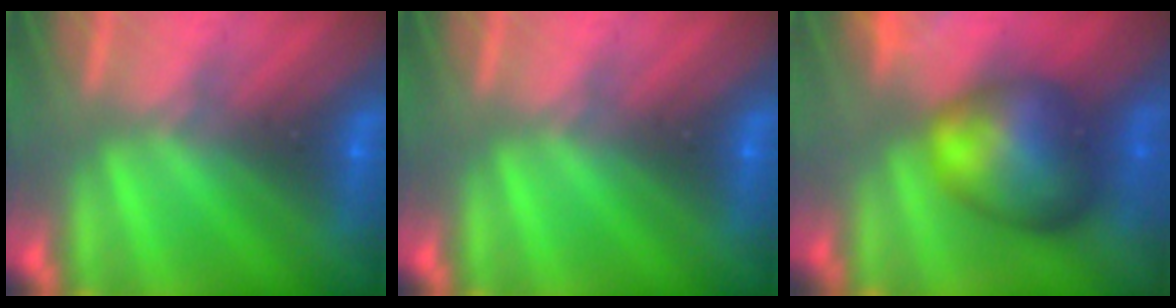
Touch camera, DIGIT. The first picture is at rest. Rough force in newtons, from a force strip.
{"total": 0.0}
{"total": 7.3}